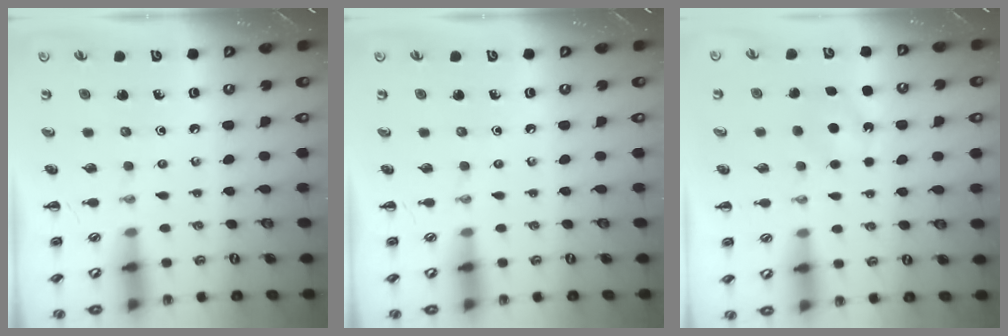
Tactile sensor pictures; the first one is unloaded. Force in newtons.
{"total": 0.0}
{"total": 4.9, "press": 4.7, "slide": 1.2}